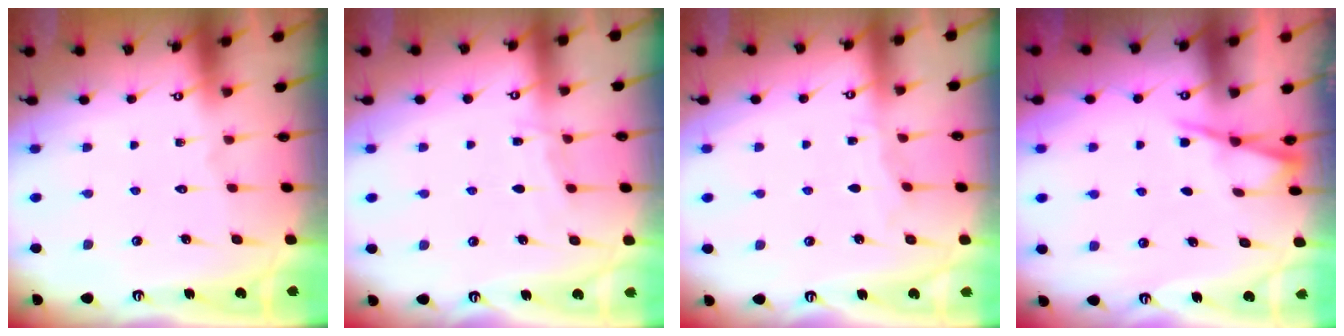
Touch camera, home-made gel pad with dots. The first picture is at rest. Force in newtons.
{"total": 4.4, "press": 4.3, "slide": 0.6}
{"total": 2.7, "press": 2.7, "slide": 0.4}
{"total": 3.3, "press": 3.3, "slide": 0.3}